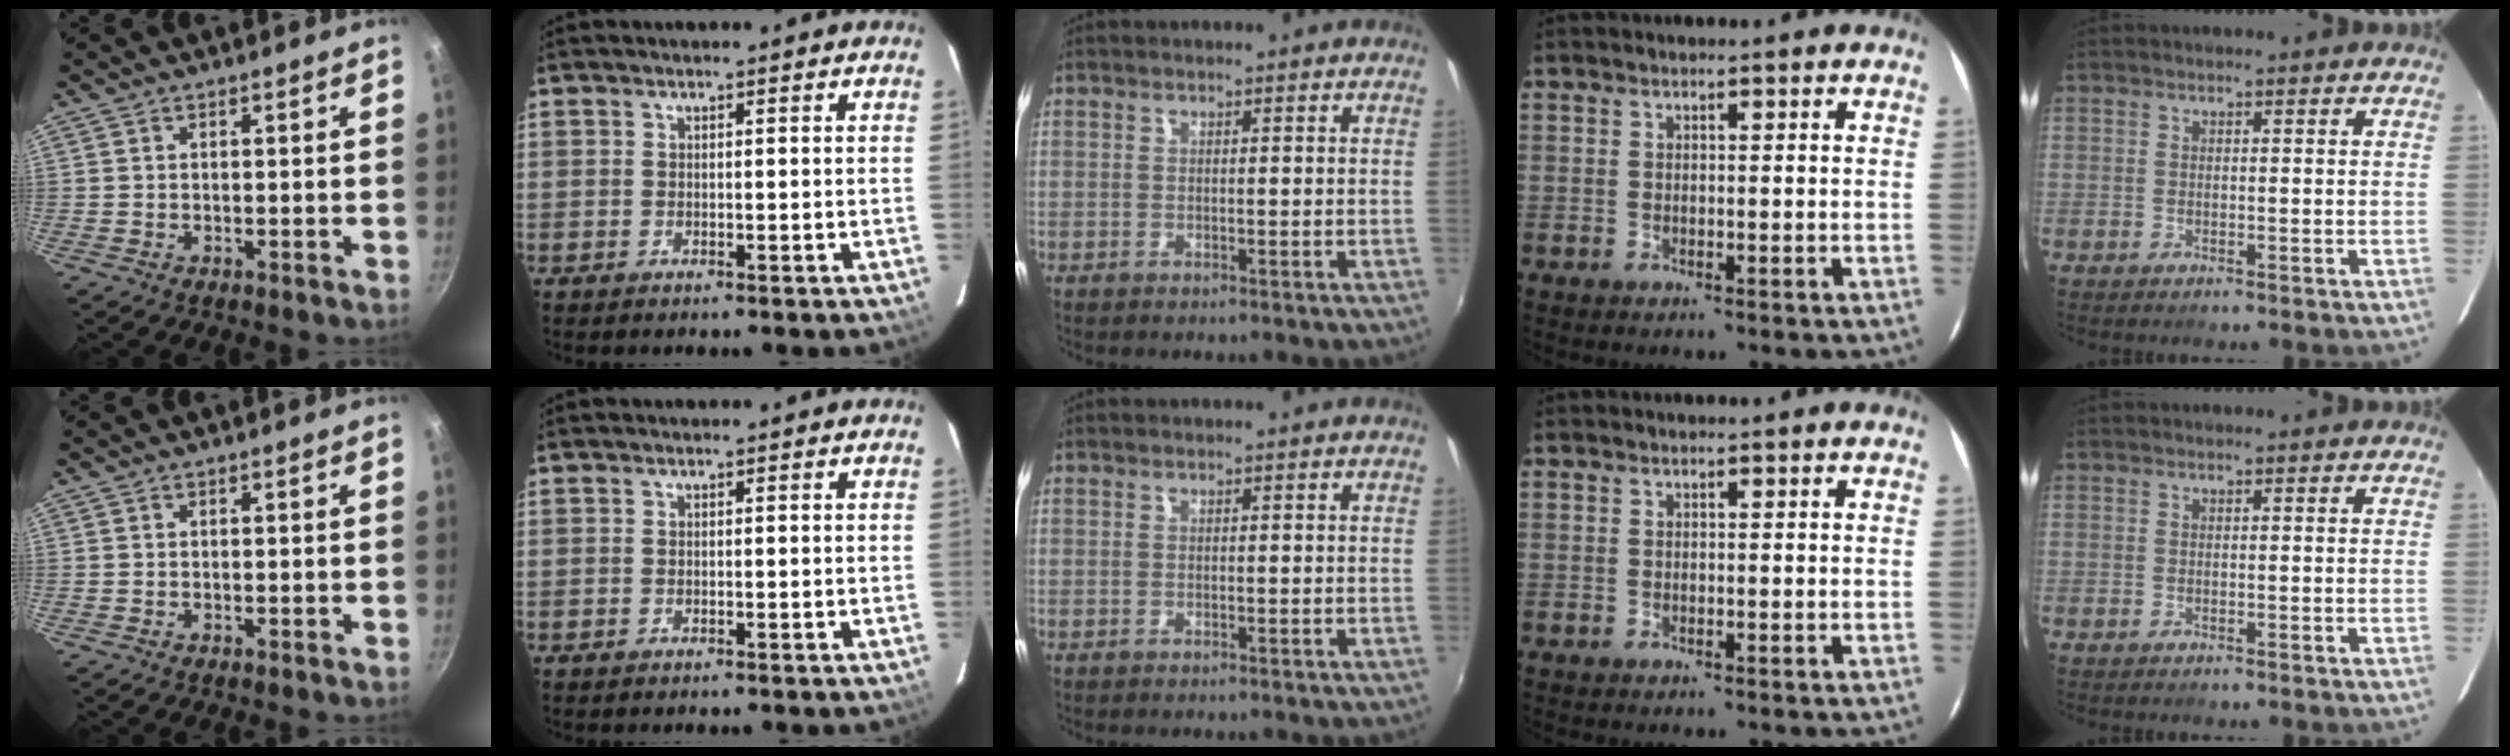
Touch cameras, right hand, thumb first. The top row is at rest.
{}